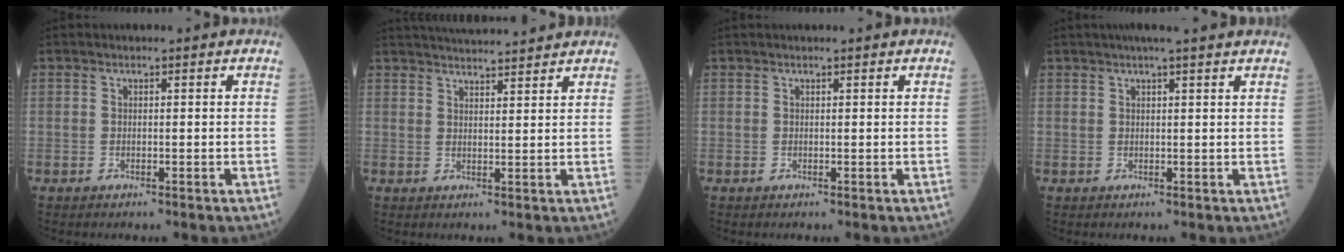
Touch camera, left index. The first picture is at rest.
{"total": 9.7, "force": [9.3, 0.4, 2.9], "torque": [-0.050, 0.023, 0.133]}
{"total": 0.7, "force": [0.7, 0.0, 0.2], "torque": [-0.006, 0.012, 0.013]}
{"total": 6.3, "force": [5.2, -0.3, 3.5], "torque": [-0.048, 0.025, 0.064]}